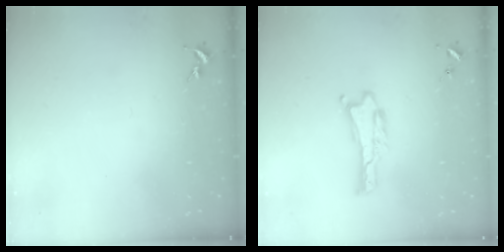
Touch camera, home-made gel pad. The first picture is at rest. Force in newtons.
{"total": 0.0}